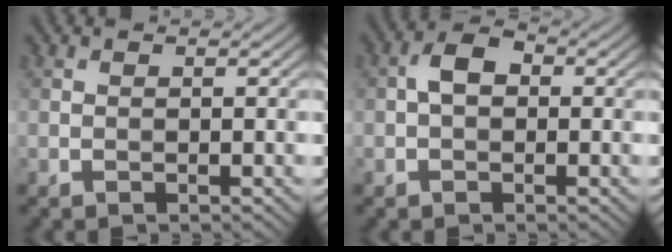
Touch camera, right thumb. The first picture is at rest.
{"total": 3.2, "force": [-0.1, 2.1, 2.4], "torque": [-0.050, 0.008, -0.010]}